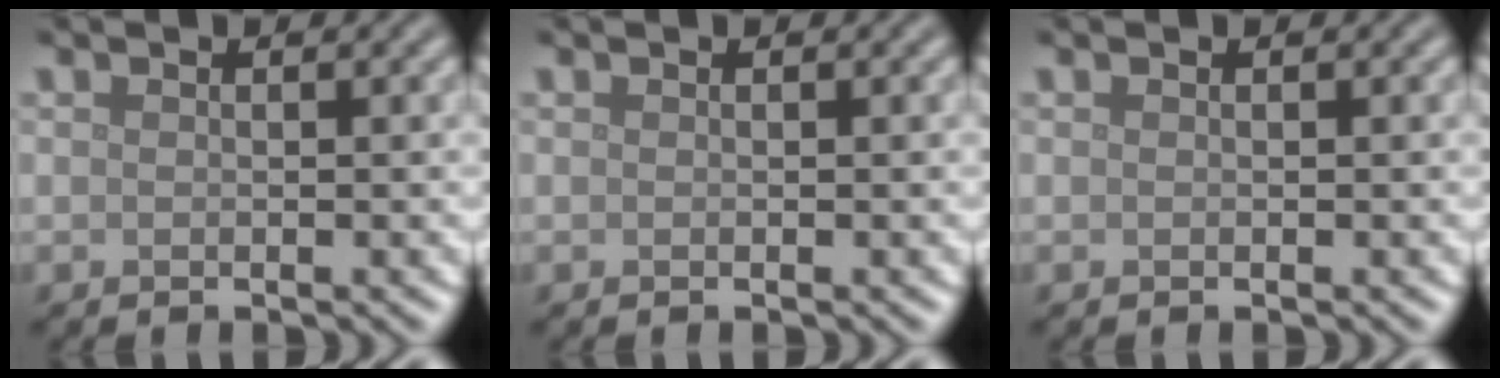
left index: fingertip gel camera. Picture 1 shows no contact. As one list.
[{"total": 0.0}, {"total": 0.0}]